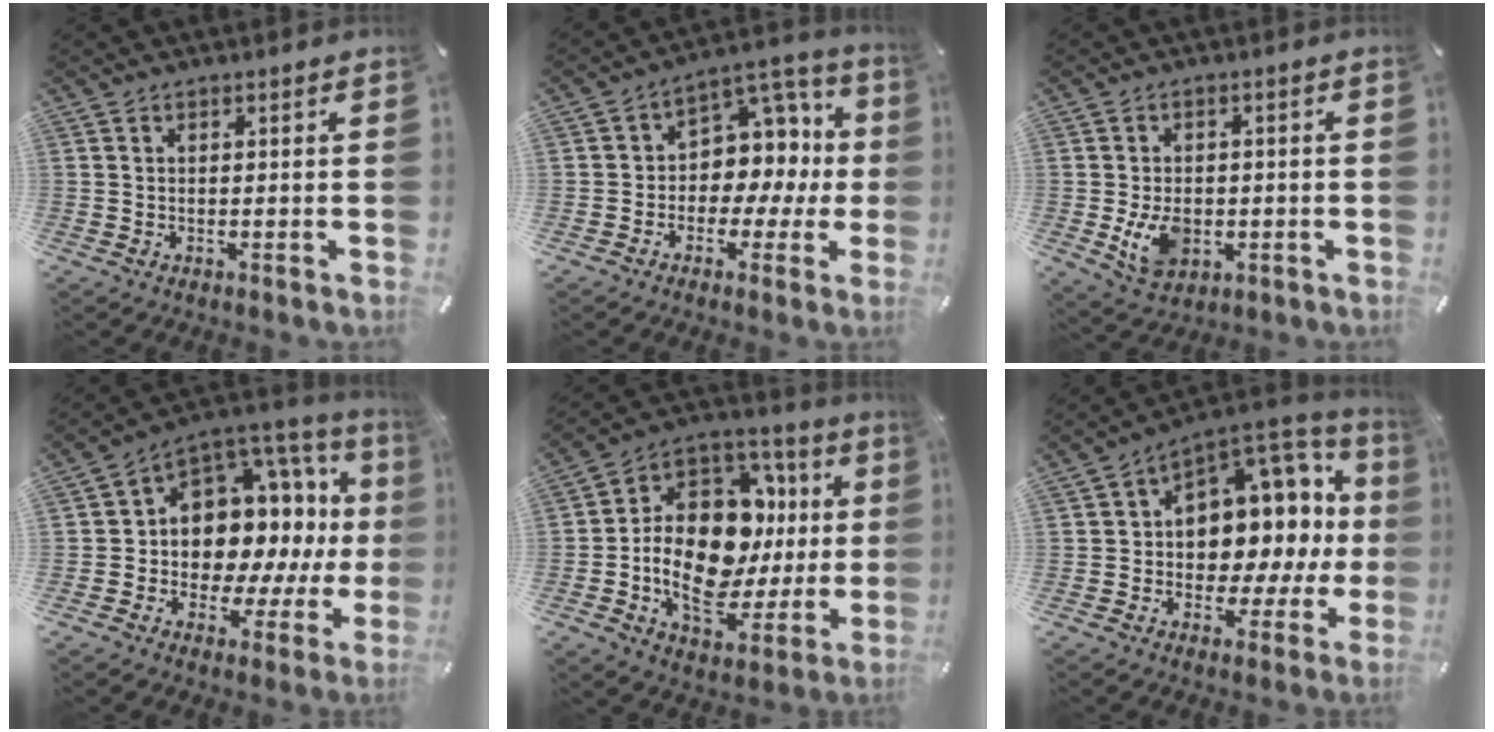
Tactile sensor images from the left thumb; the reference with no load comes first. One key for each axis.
{"total": 9.8, "fx": 0.0, "fy": 8.7, "fz": 4.4, "tx": -0.044, "ty": -0.015, "tz": 0.005}
{"total": 8.2, "fx": -1.4, "fy": 6.2, "fz": 5.2, "tx": -0.097, "ty": -0.002, "tz": -0.027}
{"total": 11.2, "fx": 2.0, "fy": 9.6, "fz": 5.5, "tx": -0.074, "ty": -0.062, "tz": 0.041}
{"total": 21.5, "fx": -0.1, "fy": 14.9, "fz": 15.5, "tx": -0.276, "ty": -0.022, "tz": 0.005}
{"total": 10.9, "fx": 2.9, "fy": 8.8, "fz": 5.8, "tx": -0.056, "ty": -0.060, "tz": 0.050}